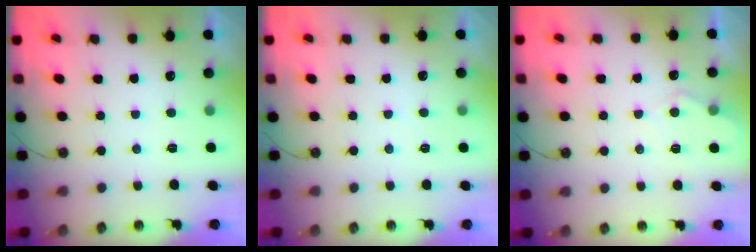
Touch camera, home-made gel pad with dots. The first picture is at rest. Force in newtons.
{"total": 2.9, "press": 2.9, "slide": 0.4}
{"total": 6.5, "press": 6.4, "slide": 0.7}